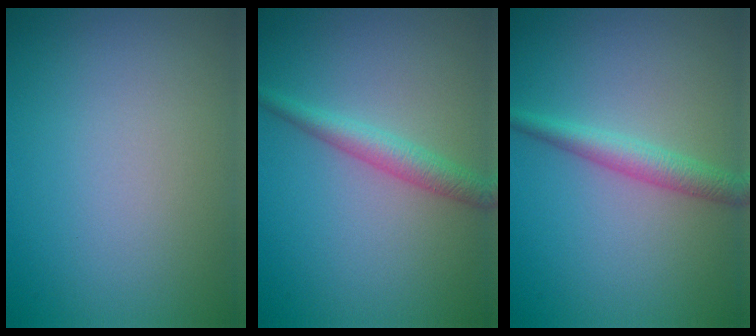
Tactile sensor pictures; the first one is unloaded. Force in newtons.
{"total": 2.6, "press": 2.6, "slide": 0.2}
{"total": 2.6, "press": 2.6, "slide": 0.0}